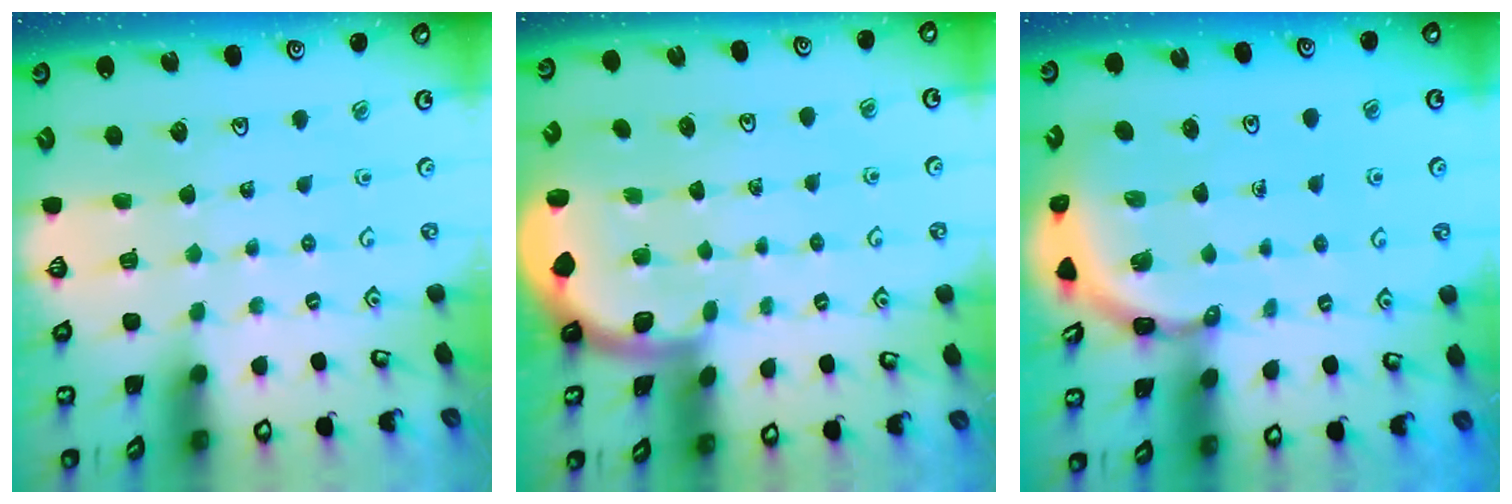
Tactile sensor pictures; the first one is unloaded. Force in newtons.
{"total": 1.6, "press": 1.6, "slide": 0.1}
{"total": 3.4, "press": 3.4, "slide": 0.2}